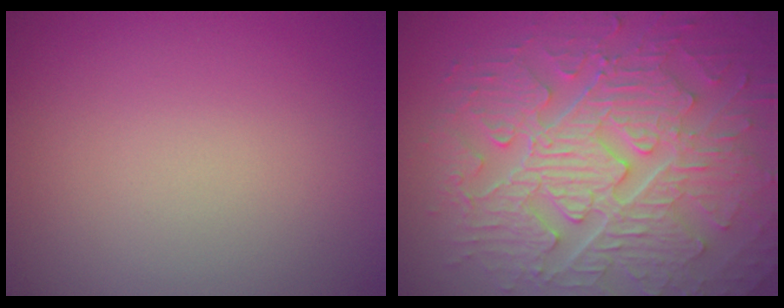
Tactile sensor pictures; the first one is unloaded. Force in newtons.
{"total": 9.2, "press": 6.8, "slide": 6.2}